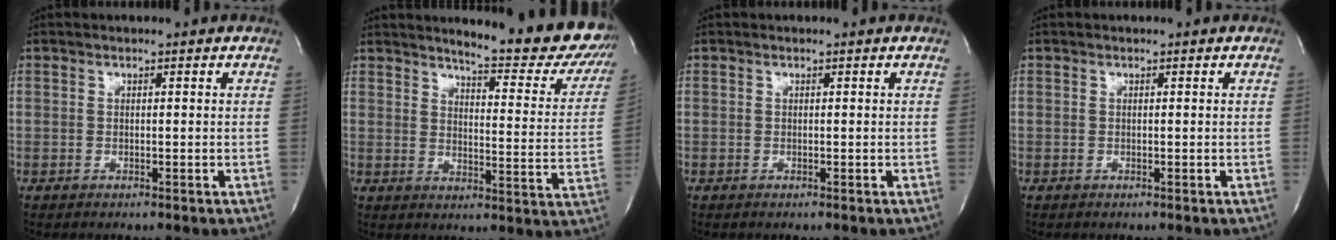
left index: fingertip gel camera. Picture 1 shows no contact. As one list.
[{"total": 18.0, "force": [16.4, 2.5, 7.0], "torque": [-0.080, -0.079, 0.184]}, {"total": 0.0}, {"total": 0.0}]